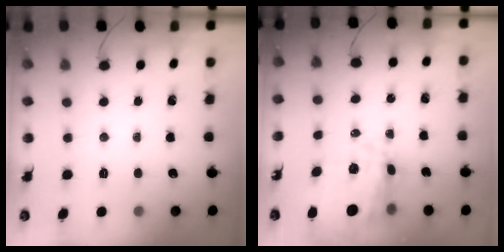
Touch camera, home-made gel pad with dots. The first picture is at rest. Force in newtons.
{"total": 8.2, "press": 7.6, "slide": 3.0}